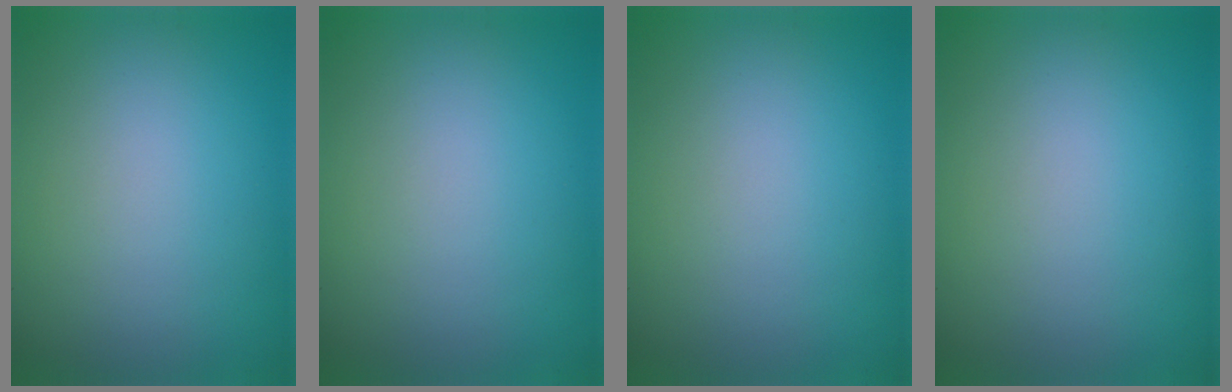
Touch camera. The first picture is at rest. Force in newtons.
{"total": 0.0}
{"total": 0.0}
{"total": 0.0}